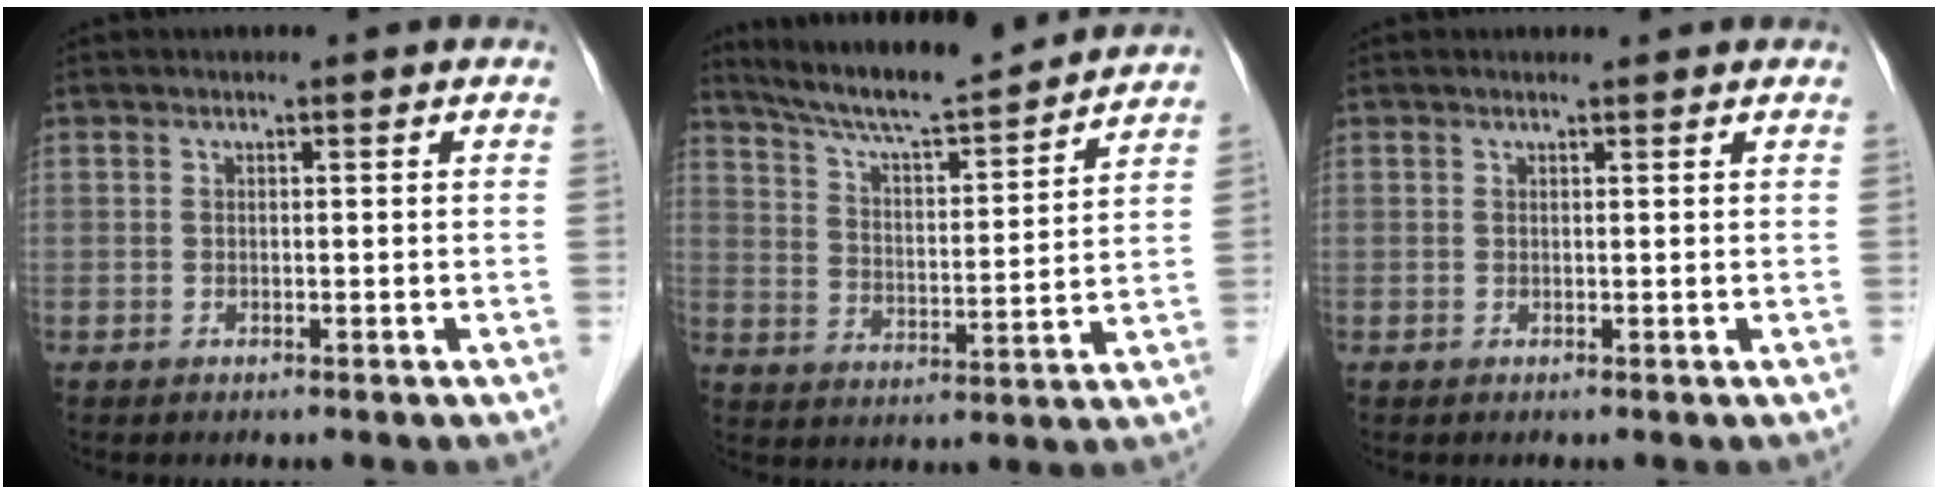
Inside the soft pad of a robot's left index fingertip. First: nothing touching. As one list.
[{"total": 16.1, "force": [14.9, 0.8, 6.1], "torque": [-0.108, 0.008, 0.231]}, {"total": 0.8, "force": [0.8, 0.1, 0.2], "torque": [-0.012, 0.007, 0.013]}]